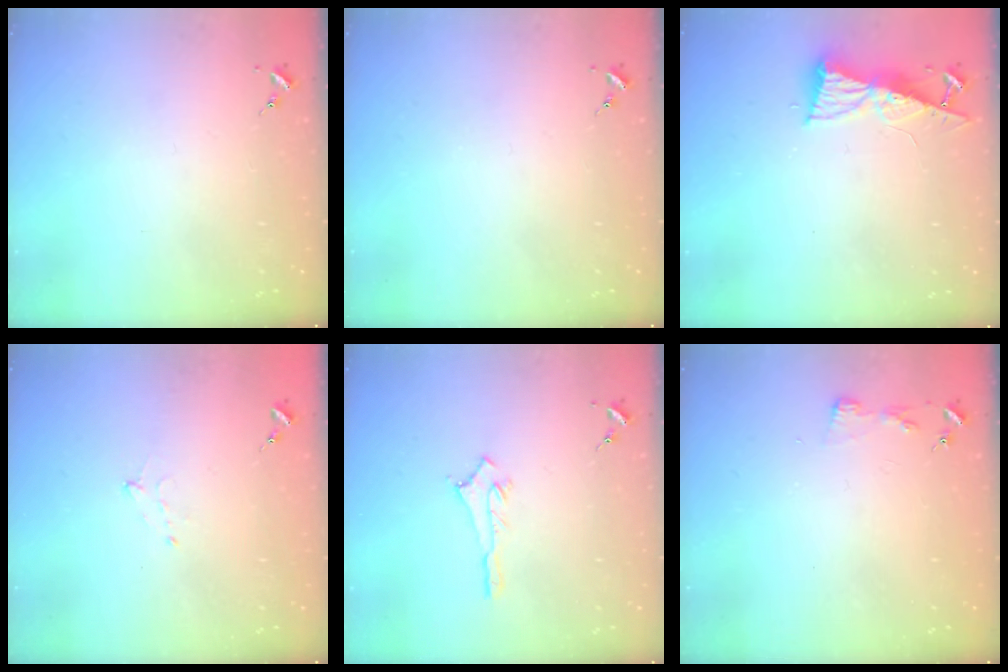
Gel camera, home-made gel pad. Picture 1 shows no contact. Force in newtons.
{"total": 0.0}
{"total": 8.6, "press": 8.5, "slide": 1.1}
{"total": 5.5, "press": 5.5, "slide": 0.7}
{"total": 2.8, "press": 2.8, "slide": 0.2}
{"total": 3.3, "press": 3.3, "slide": 0.4}